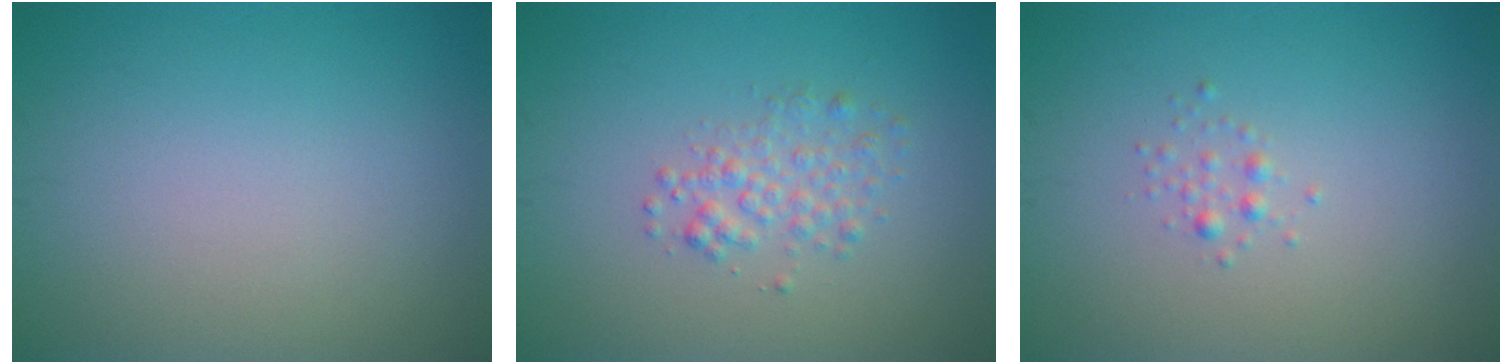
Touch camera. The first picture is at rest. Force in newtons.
{"total": 2.1, "press": 2.1, "slide": 0.1}
{"total": 0.8, "press": 0.8, "slide": 0.0}